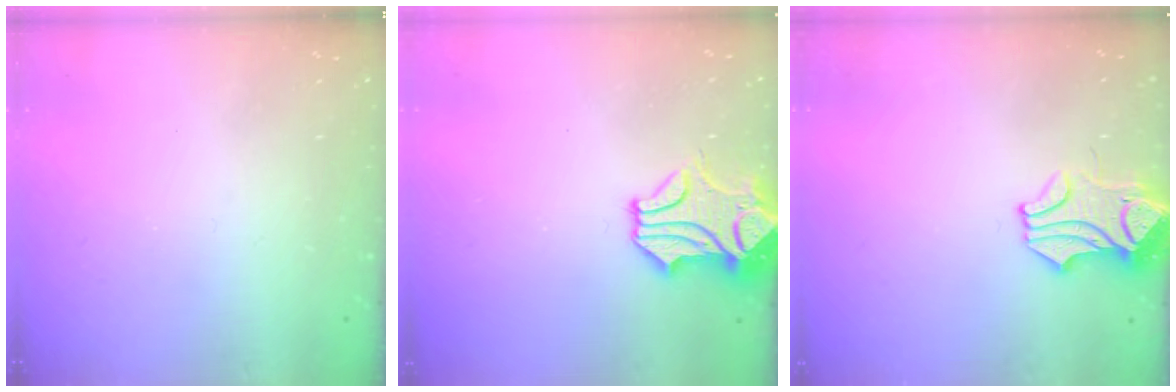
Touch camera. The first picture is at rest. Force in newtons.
{"total": 2.1, "press": 1.6, "slide": 1.3}
{"total": 1.3, "press": 0.2, "slide": 1.3}